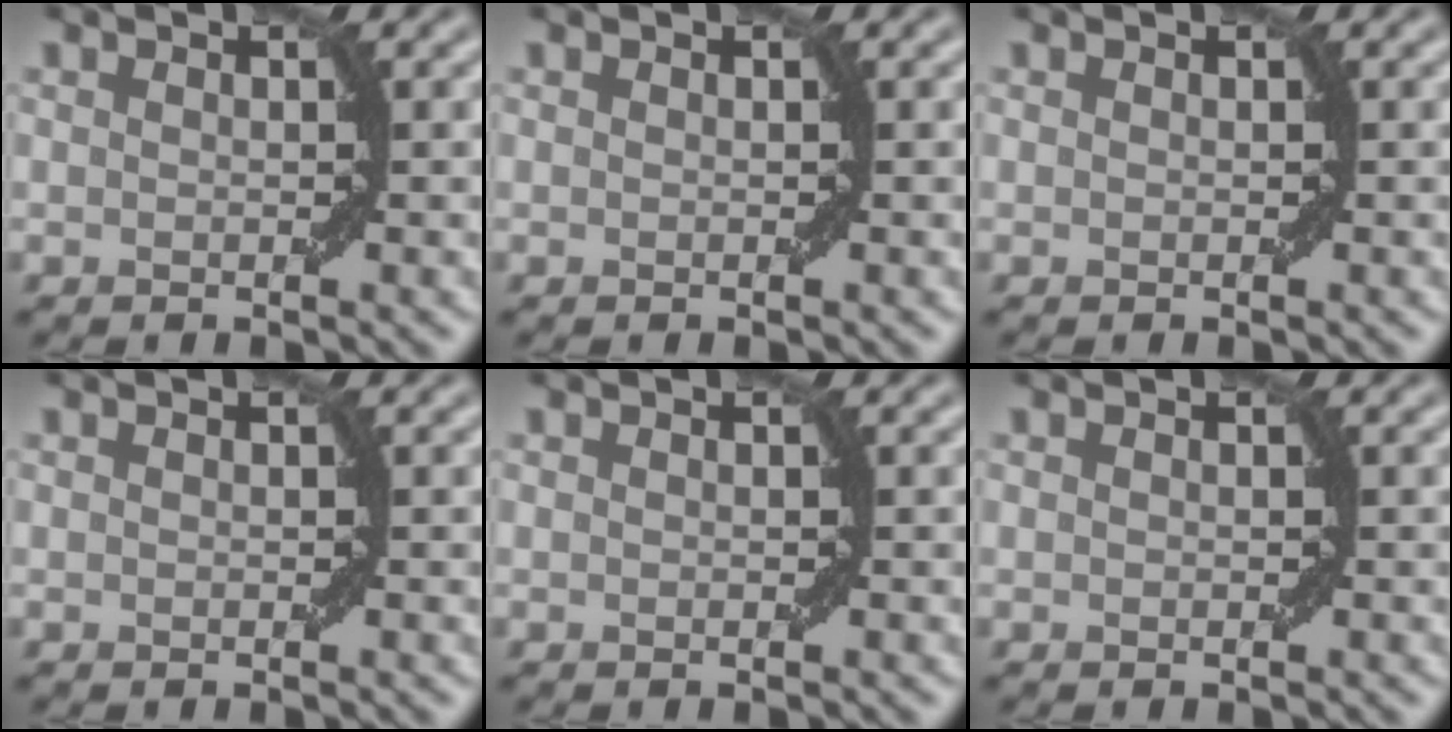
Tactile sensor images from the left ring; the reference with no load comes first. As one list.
[{"total": 0.0}, {"total": 0.0}, {"total": 0.0}, {"total": 0.0}, {"total": 0.0}]